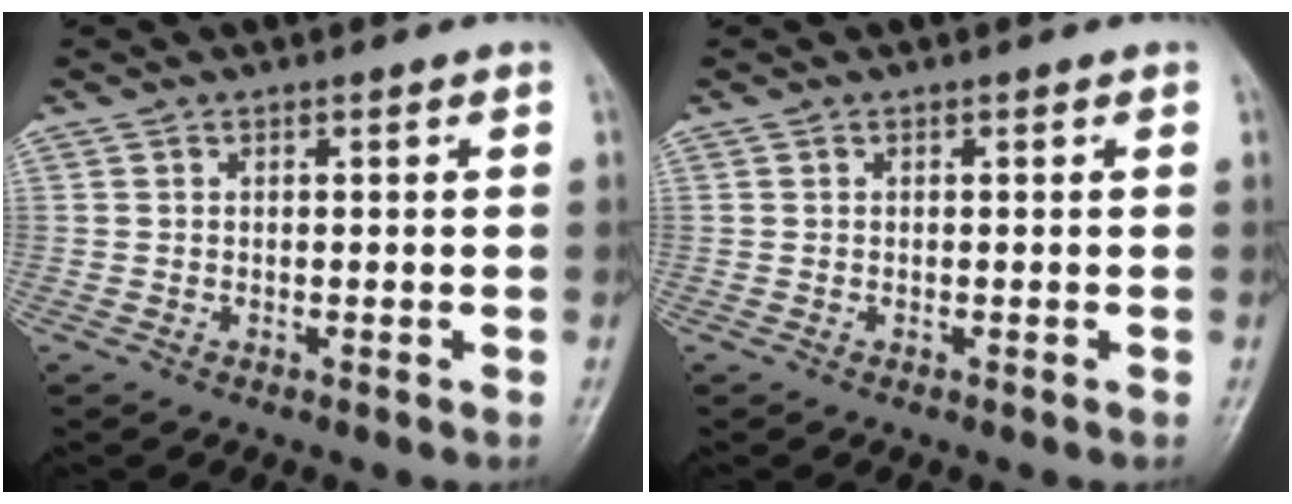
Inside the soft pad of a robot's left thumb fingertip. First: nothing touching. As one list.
[{"total": 0.0}]